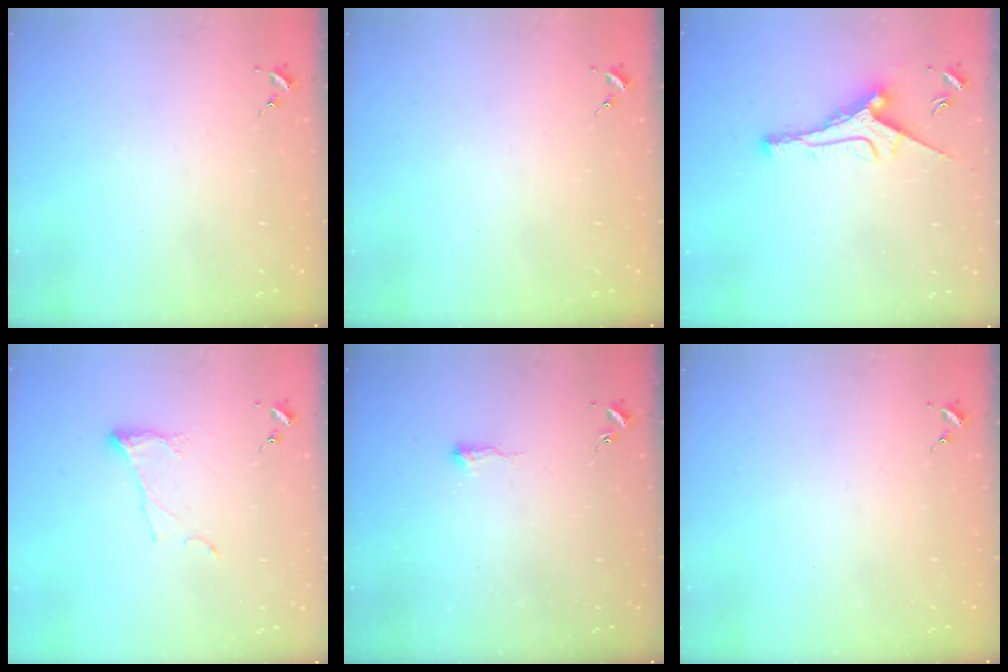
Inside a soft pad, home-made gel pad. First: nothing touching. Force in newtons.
{"total": 0.0}
{"total": 10.4, "press": 10.4, "slide": 0.2}
{"total": 6.8, "press": 6.8, "slide": 0.1}
{"total": 4.4, "press": 4.3, "slide": 0.6}
{"total": 0.0}